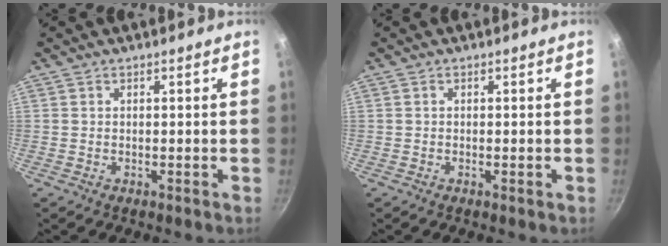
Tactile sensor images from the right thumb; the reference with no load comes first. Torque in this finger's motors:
{"motor_torque": [-0.44, 0.32, -0.15, 0.01, -0.01]}